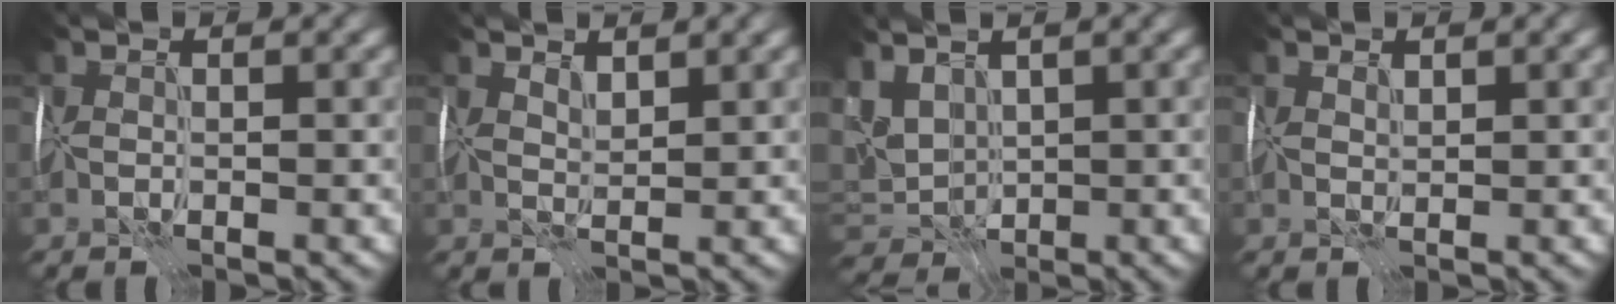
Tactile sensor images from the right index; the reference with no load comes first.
{"total": 1.2, "force": [1.1, 0.2, 0.6], "torque": [-0.012, -0.005, 0.021]}
{"total": 4.3, "force": [1.4, 2.8, 2.9], "torque": [-0.082, 0.003, 0.025]}
{"total": 0.6, "force": [0.6, -0.1, 0.0], "torque": [-0.003, -0.004, 0.010]}